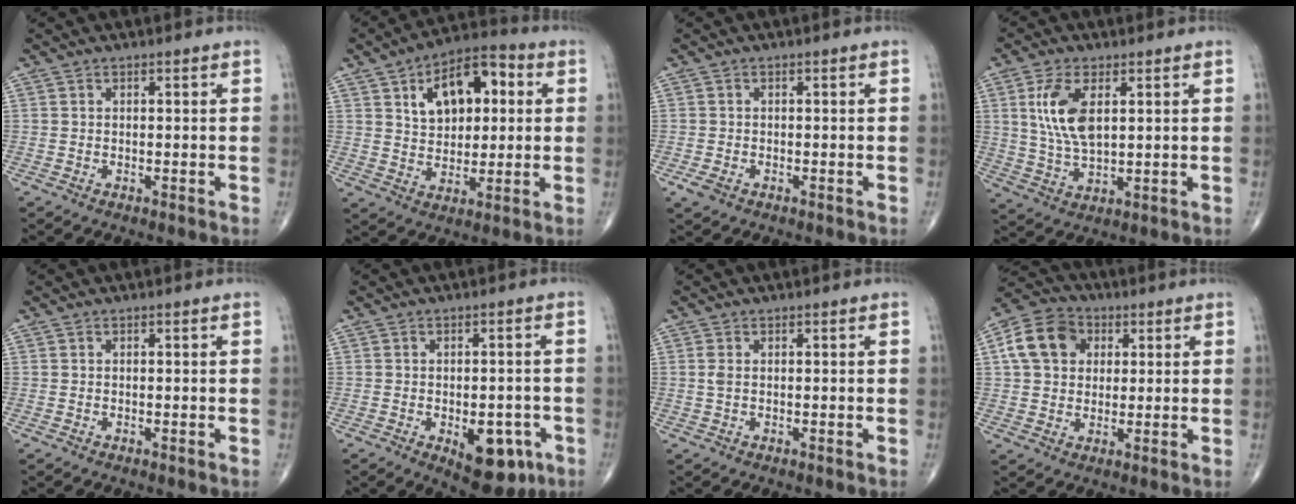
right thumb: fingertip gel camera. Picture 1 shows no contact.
{"total": 14.4, "force": [4.2, 8.6, 10.8], "torque": [-0.129, 0.009, 0.063]}
{"total": 2.1, "force": [-1.0, 1.4, 1.2], "torque": [-0.029, -0.002, -0.015]}
{"total": 9.7, "force": [2.7, 4.6, 8.1], "torque": [-0.163, -0.016, 0.055]}
{"total": 0.0}
{"total": 10.2, "force": [-3.8, 5.4, 7.8], "torque": [-0.075, 0.010, -0.039]}
{"total": 1.1, "force": [0.1, 0.5, 0.9], "torque": [-0.025, 0.002, 0.005]}
{"total": 11.2, "force": [2.9, 8.9, 6.3], "torque": [-0.098, 0.008, 0.041]}